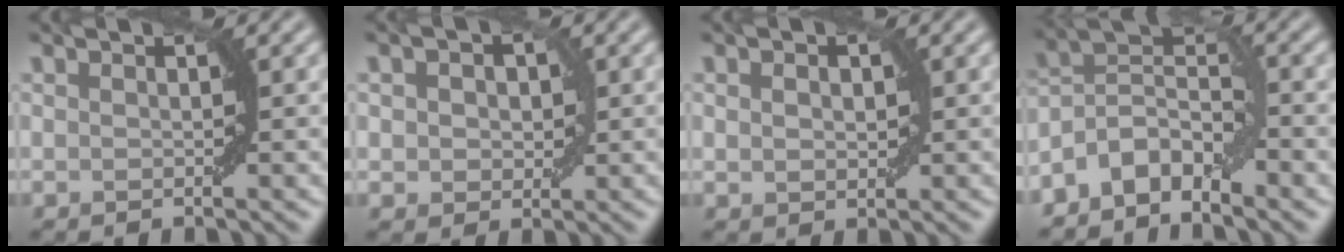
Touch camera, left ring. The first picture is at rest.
{"total": 3.0, "force": [0.7, 2.3, 1.8], "torque": [-0.022, 0.012, -0.002]}
{"total": 1.4, "force": [0.4, 1.0, 0.9], "torque": [-0.016, 0.000, 0.010]}
{"total": 5.0, "force": [-3.3, 2.4, 2.9], "torque": [-0.045, 0.009, -0.073]}